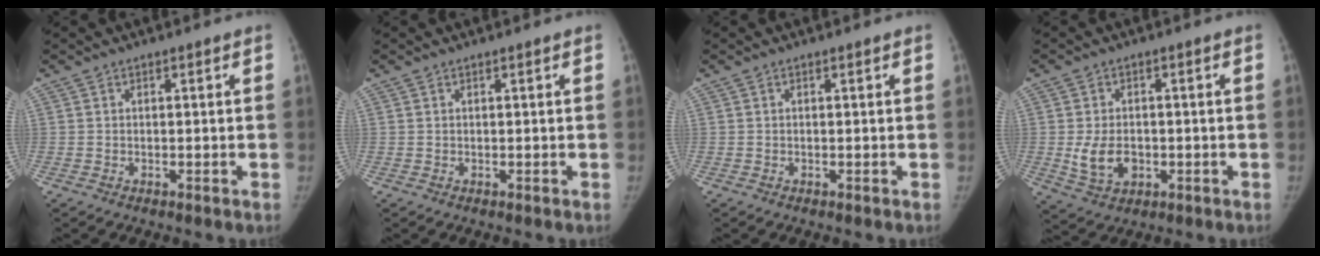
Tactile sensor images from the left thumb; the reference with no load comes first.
{"total": 0.0}
{"total": 0.0}
{"total": 6.6, "force": [-0.9, 4.7, 4.5], "torque": [-0.074, -0.001, -0.006]}